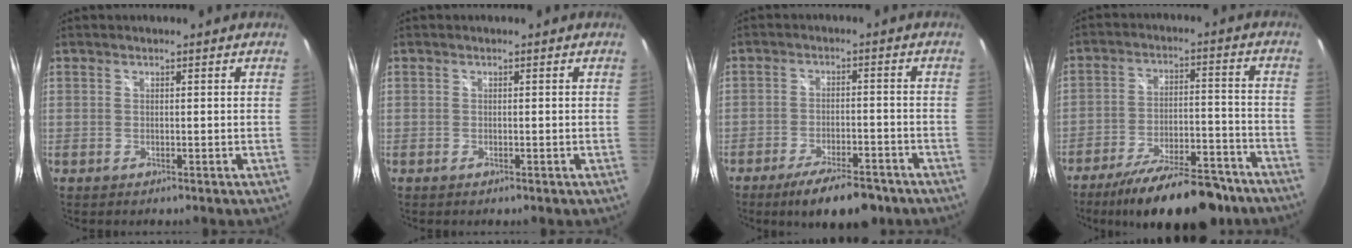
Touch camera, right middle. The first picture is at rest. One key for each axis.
{"total": 0.0}
{"total": 10.9, "fx": -8.2, "fy": 3.1, "fz": 6.5, "tx": -0.130, "ty": -0.016, "tz": -0.125}
{"total": 20.0, "fx": -16.1, "fy": 5.8, "fz": 10.4, "tx": -0.180, "ty": -0.014, "tz": -0.231}